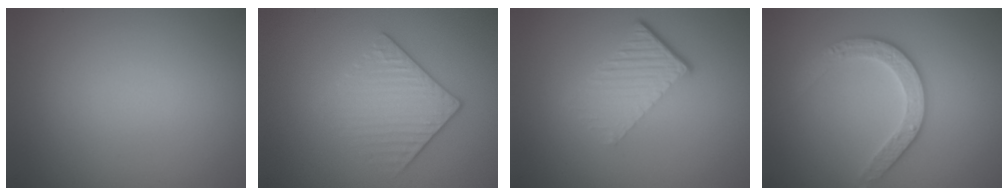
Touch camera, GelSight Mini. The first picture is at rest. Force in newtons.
{"total": 3.7, "press": 3.3, "slide": 1.7}
{"total": 4.4, "press": 2.8, "slide": 3.3}
{"total": 2.9, "press": 2.9, "slide": 0.7}